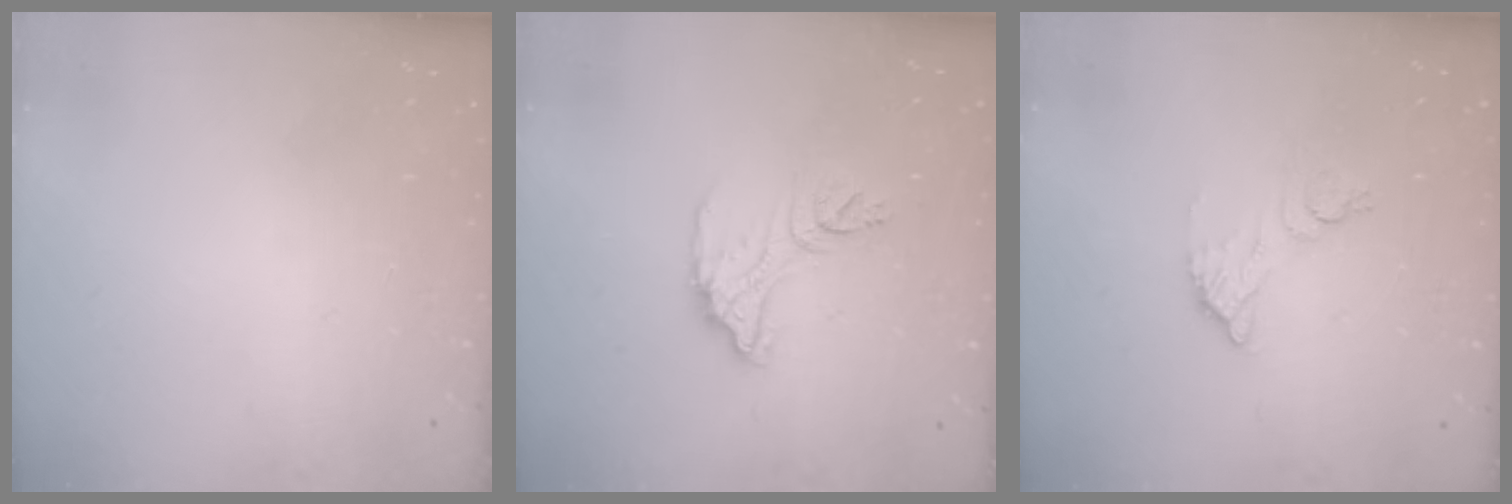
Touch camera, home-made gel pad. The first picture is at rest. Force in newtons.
{"total": 11.1, "press": 11.0, "slide": 1.0}
{"total": 6.8, "press": 6.8, "slide": 0.3}